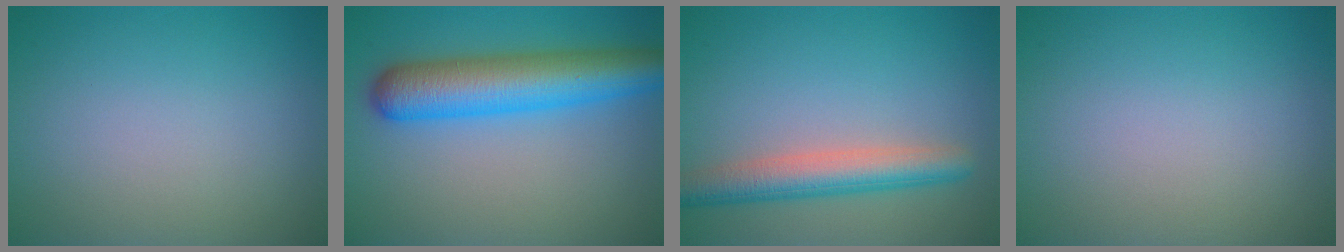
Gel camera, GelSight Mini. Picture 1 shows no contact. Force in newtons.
{"total": 7.9, "press": 7.9, "slide": 0.3}
{"total": 4.7, "press": 4.7, "slide": 0.3}
{"total": 0.0}